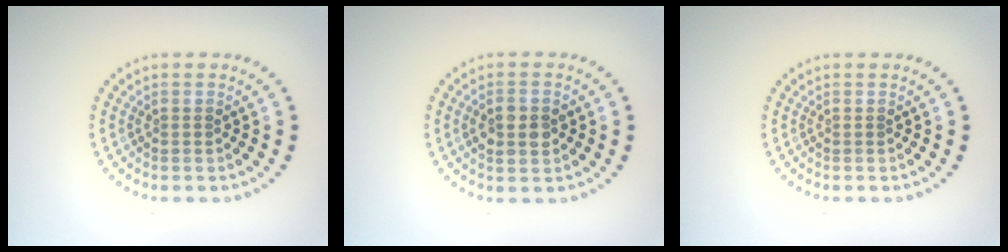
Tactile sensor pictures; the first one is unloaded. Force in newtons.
{"total": 2.9, "press": 2.9, "slide": 0.2}
{"total": 0.0}